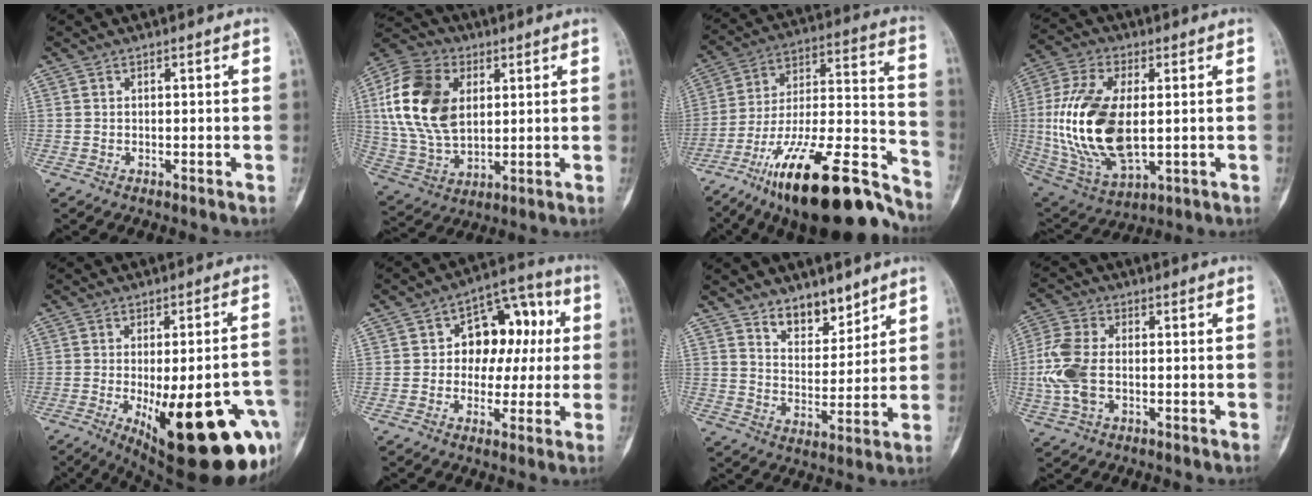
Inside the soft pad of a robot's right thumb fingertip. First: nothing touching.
{"total": 19.1, "force": [4.2, 12.6, 13.7], "torque": [-0.264, -0.002, 0.081]}
{"total": 28.3, "force": [-20.2, 7.7, 18.3], "torque": [-0.242, 0.097, -0.336]}
{"total": 21.0, "force": [0.3, 11.0, 17.9], "torque": [-0.372, -0.011, 0.018]}
{"total": 26.3, "force": [-9.4, 8.8, 22.9], "torque": [-0.245, -0.001, -0.108]}
{"total": 13.1, "force": [1.5, 9.3, 9.1], "torque": [-0.068, 0.031, 0.013]}
{"total": 7.8, "force": [6.0, 3.8, 3.3], "torque": [-0.021, -0.048, 0.106]}
{"total": 9.8, "force": [-0.9, 5.8, 7.8], "torque": [-0.187, 0.011, -0.022]}